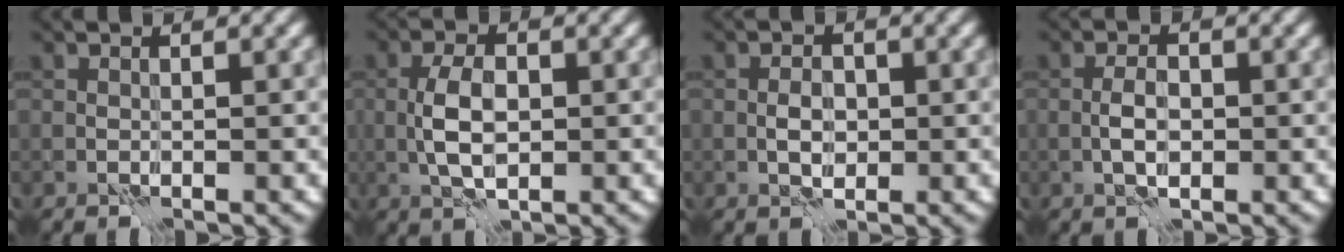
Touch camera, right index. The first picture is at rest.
{"total": 3.8, "force": [-0.5, 2.0, 3.2], "torque": [-0.066, 0.001, -0.011]}
{"total": 2.0, "force": [-0.5, 1.3, 1.3], "torque": [-0.020, 0.001, -0.010]}
{"total": 2.3, "force": [-0.7, 1.2, 1.8], "torque": [-0.029, 0.002, -0.014]}